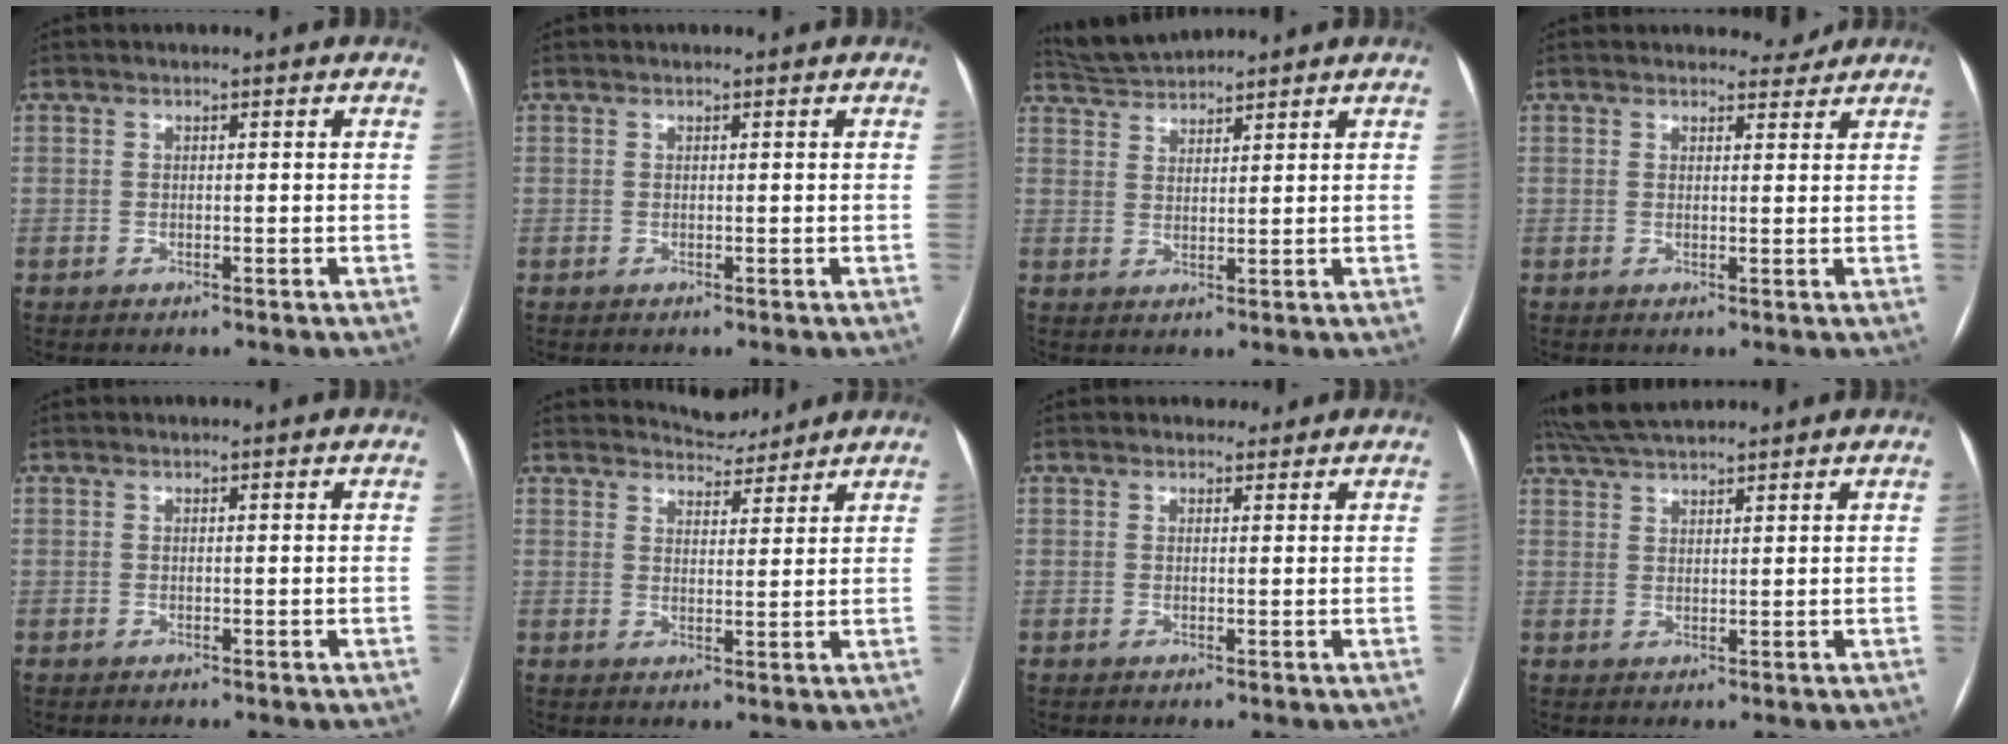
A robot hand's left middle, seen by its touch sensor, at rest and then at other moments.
{"total": 0.0}
{"total": 4.9, "force": [4.8, 0.0, 0.4], "torque": [-0.018, 0.024, 0.094]}
{"total": 2.5, "force": [2.4, 0.7, 0.1], "torque": [0.001, -0.001, 0.027]}
{"total": 0.0}
{"total": 4.8, "force": [4.7, 0.9, 0.0], "torque": [-0.004, 0.002, 0.068]}
{"total": 1.3, "force": [1.2, 0.7, 0.0], "torque": [0.002, 0.002, 0.013]}
{"total": 6.3, "force": [5.8, 0.7, 2.4], "torque": [-0.050, 0.034, 0.109]}